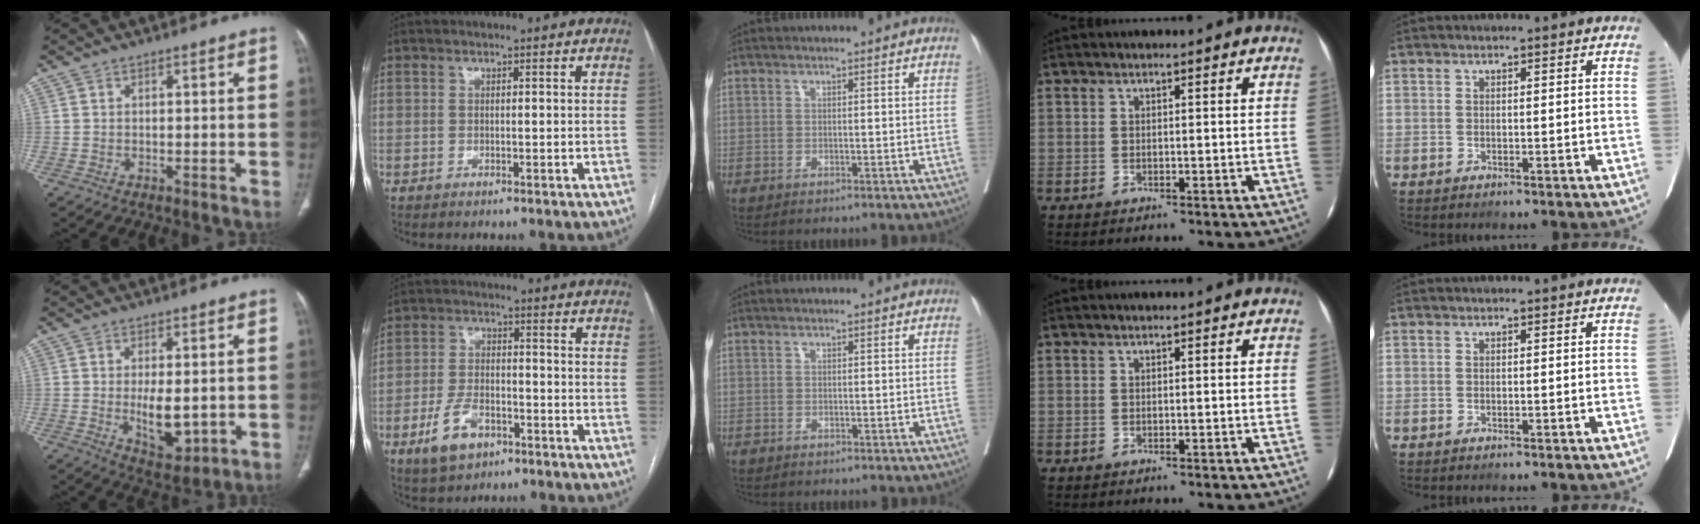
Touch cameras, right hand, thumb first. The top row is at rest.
{"thumb": {"total": 8.1, "force": [-0.7, 3.8, 7.1], "torque": [-0.100, -0.017, 0.002]}, "index": {"total": 7.6, "force": [-4.0, 4.2, 5.0], "torque": [-0.107, 0.005, -0.065]}}